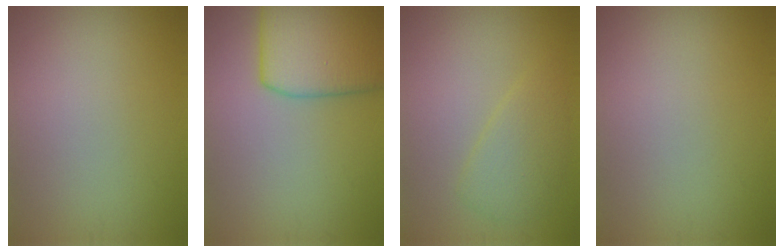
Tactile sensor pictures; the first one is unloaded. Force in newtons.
{"total": 7.8, "press": 7.8, "slide": 0.4}
{"total": 2.7, "press": 2.7, "slide": 0.2}
{"total": 0.0}